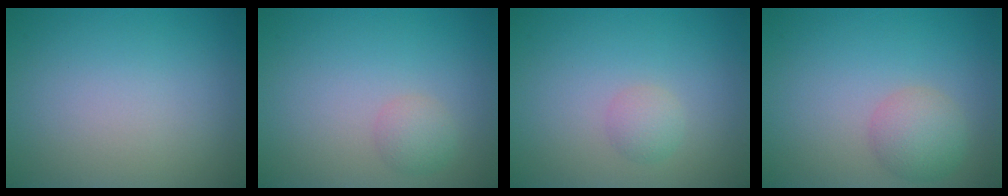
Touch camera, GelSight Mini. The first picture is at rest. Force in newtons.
{"total": 1.5, "press": 1.5, "slide": 0.1}
{"total": 1.4, "press": 1.4, "slide": 0.0}
{"total": 2.9, "press": 2.9, "slide": 0.2}